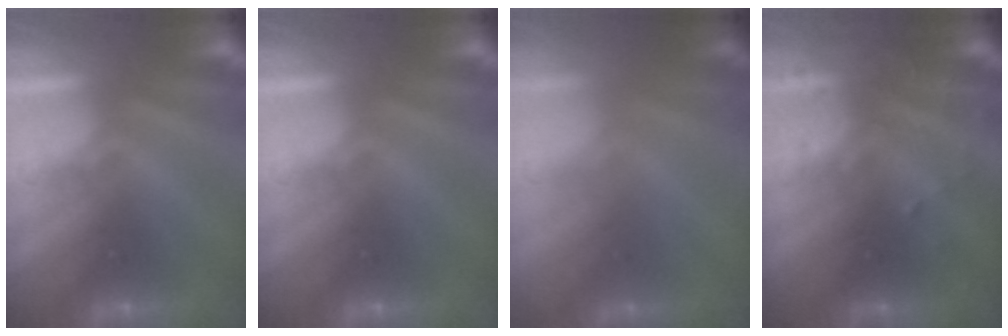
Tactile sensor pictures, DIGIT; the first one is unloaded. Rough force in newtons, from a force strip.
{"total": 0.0}
{"total": 1.5}
{"total": 3.4}